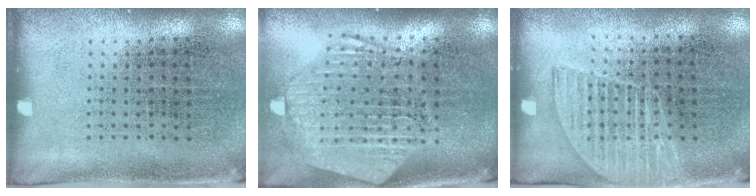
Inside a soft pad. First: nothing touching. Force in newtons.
{"total": 2.7, "press": 2.2, "slide": 1.5}
{"total": 1.3, "press": 1.2, "slide": 0.6}